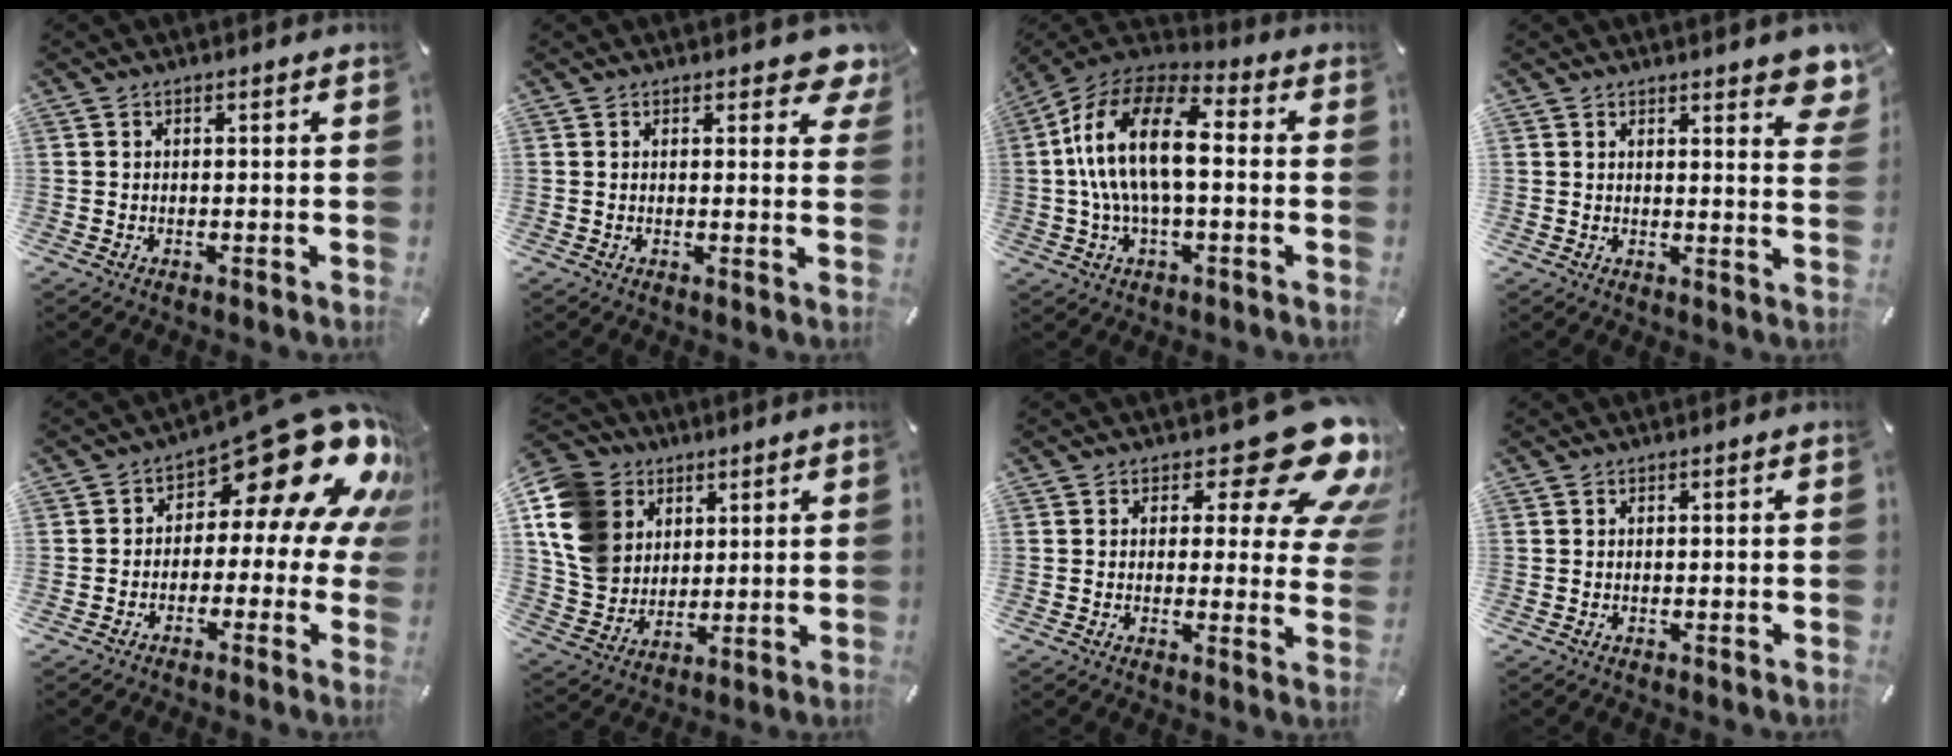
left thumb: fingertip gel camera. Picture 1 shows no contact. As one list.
[{"total": 4.3, "force": [2.8, 2.2, 2.5], "torque": [-0.025, -0.011, 0.045]}, {"total": 17.3, "force": [0.6, 8.9, 14.8], "torque": [-0.301, 0.011, 0.008]}, {"total": 4.4, "force": [3.5, 1.8, 1.9], "torque": [-0.007, -0.024, 0.058]}, {"total": 19.8, "force": [9.4, 8.7, 15.1], "torque": [-0.199, -0.064, 0.155]}, {"total": 14.6, "force": [4.6, 12.7, 5.6], "torque": [-0.146, -0.017, 0.089]}, {"total": 17.9, "force": [9.4, 7.5, 13.3], "torque": [-0.158, -0.071, 0.152]}, {"total": 0.0}]